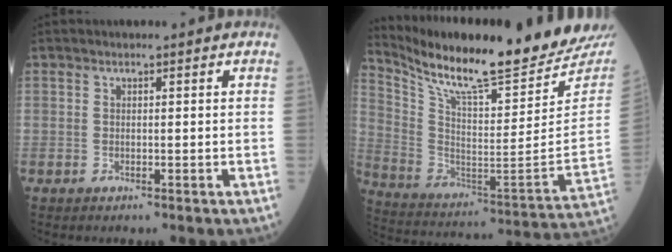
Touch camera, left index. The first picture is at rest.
{"total": 26.2, "force": [23.6, 1.6, 11.4], "torque": [-0.213, -0.090, 0.346]}